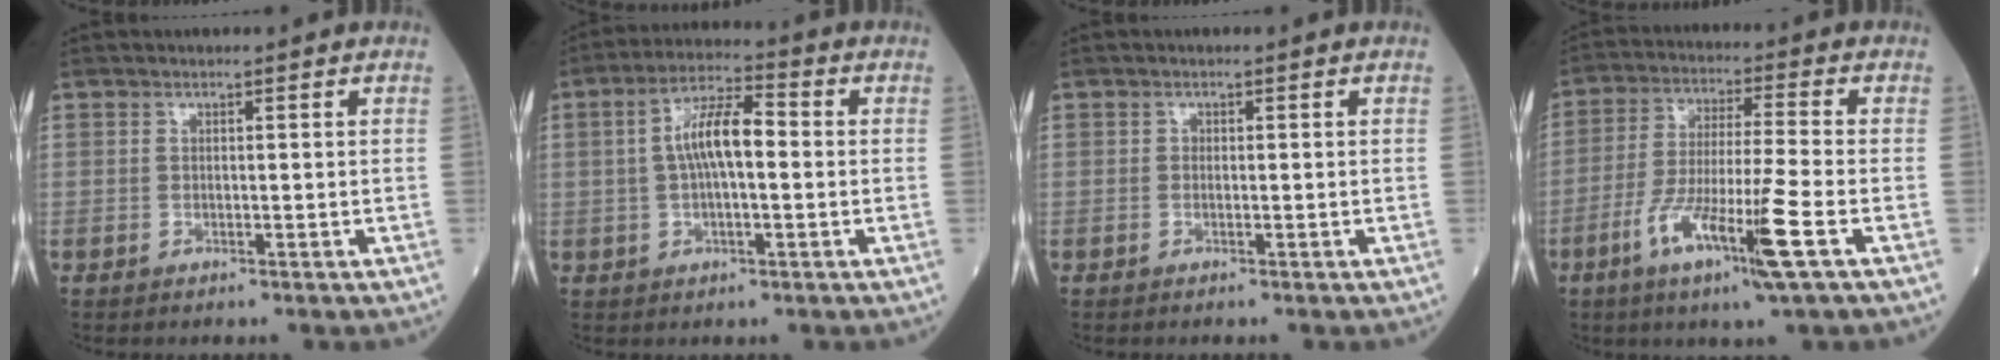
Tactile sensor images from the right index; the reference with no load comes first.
{"total": 8.1, "force": [0.5, 2.3, 7.7], "torque": [-0.151, 0.023, 0.005]}
{"total": 0.0}
{"total": 12.1, "force": [-5.2, -0.3, 10.9], "torque": [-0.215, -0.019, -0.097]}